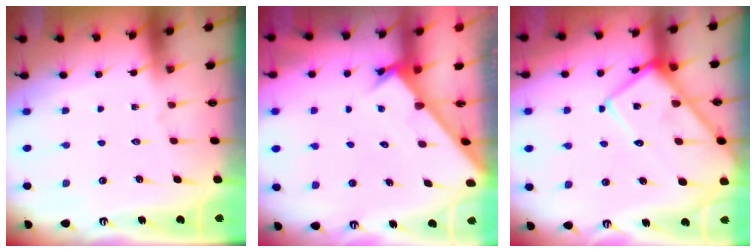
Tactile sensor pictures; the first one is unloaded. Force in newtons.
{"total": 2.4, "press": 2.4, "slide": 0.1}
{"total": 15.7, "press": 15.6, "slide": 1.5}